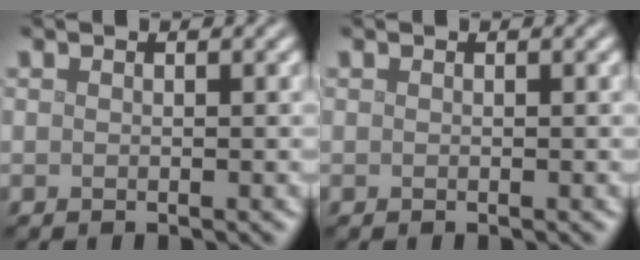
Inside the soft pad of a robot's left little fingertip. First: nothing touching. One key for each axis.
{"total": 0.0}